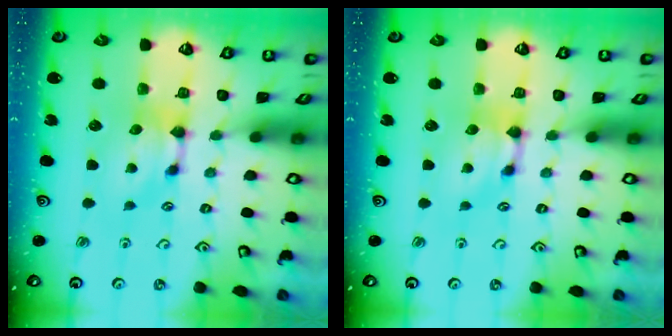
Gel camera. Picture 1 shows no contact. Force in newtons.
{"total": 0.6, "press": 0.1, "slide": 0.6}